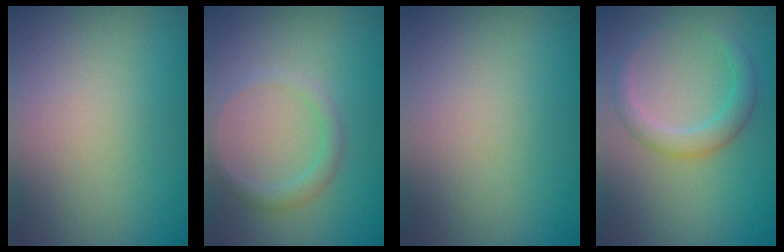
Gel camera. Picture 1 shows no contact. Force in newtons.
{"total": 1.7, "press": 1.7, "slide": 0.1}
{"total": 0.0}
{"total": 2.5, "press": 2.5, "slide": 0.1}